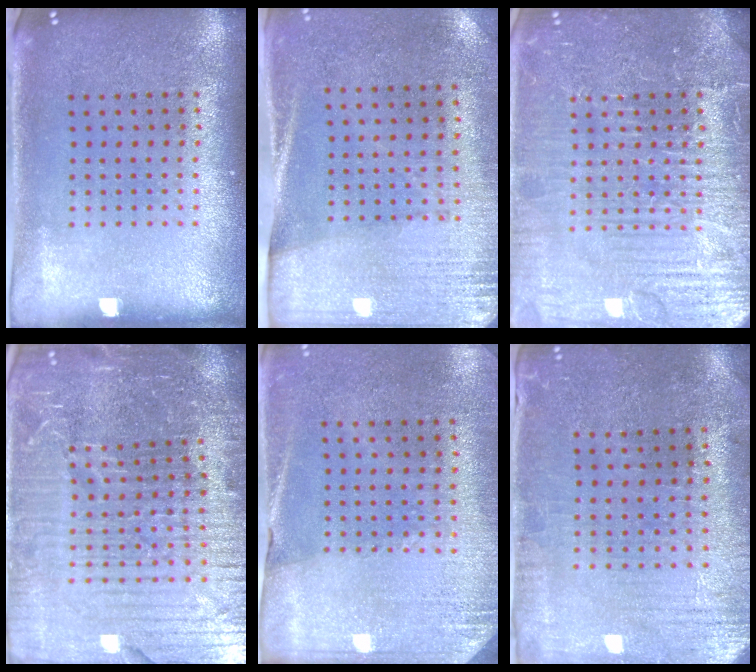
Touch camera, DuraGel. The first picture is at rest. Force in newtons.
{"total": 2.7, "press": 2.4, "slide": 1.4}
{"total": 7.5, "press": 7.5, "slide": 0.9}
{"total": 6.7, "press": 5.8, "slide": 3.3}
{"total": 2.6, "press": 2.4, "slide": 1.0}
{"total": 0.5, "press": 0.3, "slide": 0.4}